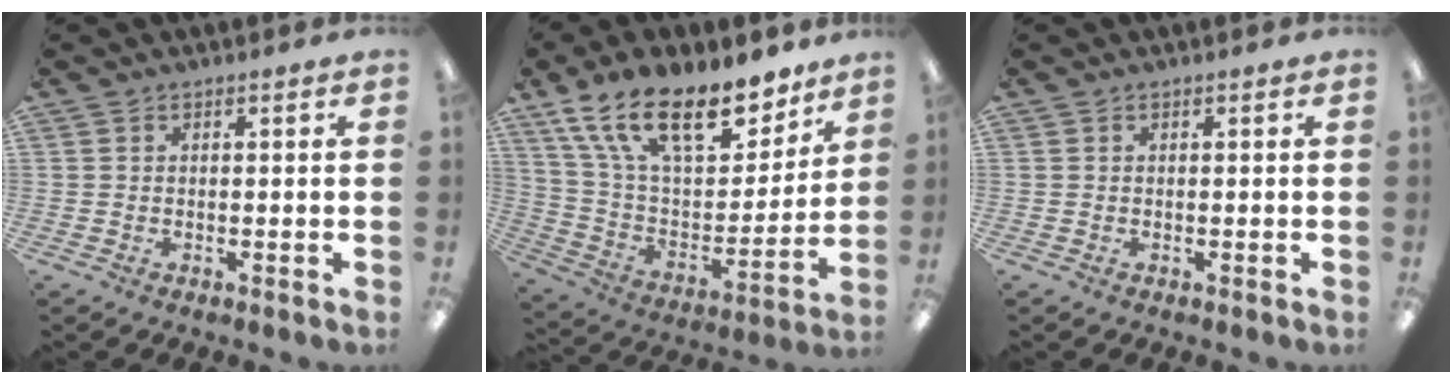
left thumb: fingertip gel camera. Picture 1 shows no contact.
{"total": 21.9, "force": [15.0, 9.5, 12.9], "torque": [-0.227, -0.086, 0.268]}
{"total": 0.0}